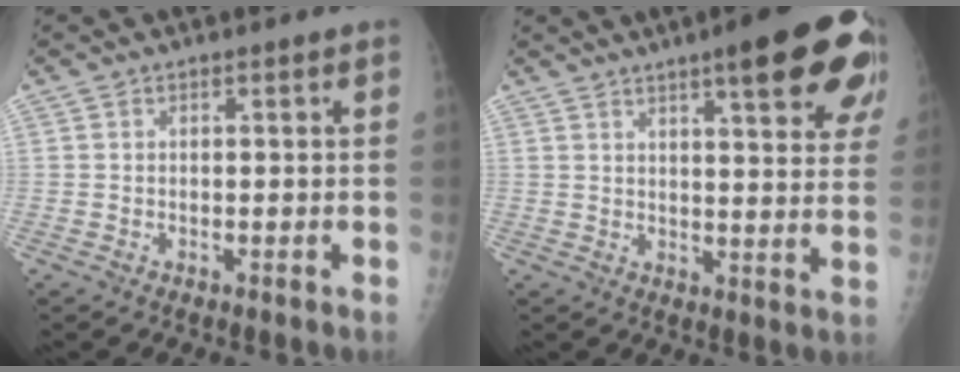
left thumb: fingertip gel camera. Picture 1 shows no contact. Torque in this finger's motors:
{"motor_torque": [2.83, 2.19, 0.98, -0.82, 0.29]}